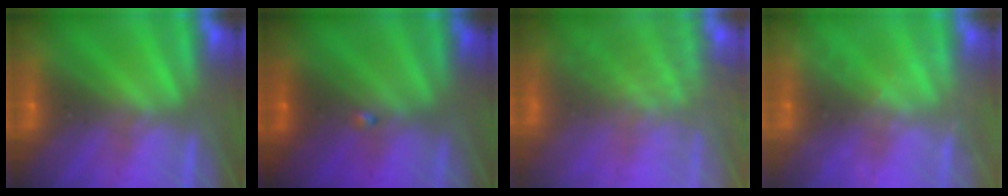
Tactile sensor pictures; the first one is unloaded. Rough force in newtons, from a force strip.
{"total": 1.9}
{"total": 11.2}
{"total": 2.3}